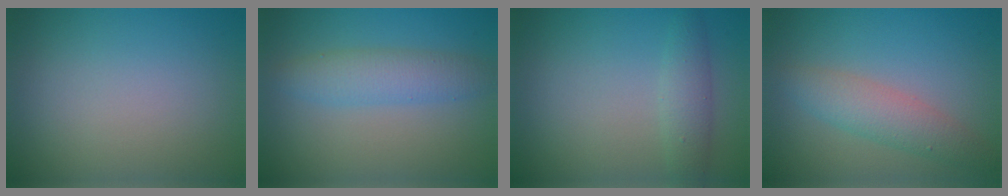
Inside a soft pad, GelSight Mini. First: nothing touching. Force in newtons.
{"total": 3.3, "press": 3.3, "slide": 0.1}
{"total": 2.1, "press": 2.1, "slide": 0.1}
{"total": 3.2, "press": 3.2, "slide": 0.1}